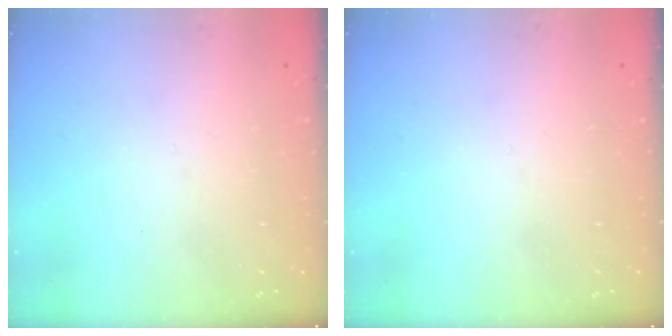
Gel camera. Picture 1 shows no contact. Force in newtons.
{"total": 0.0}